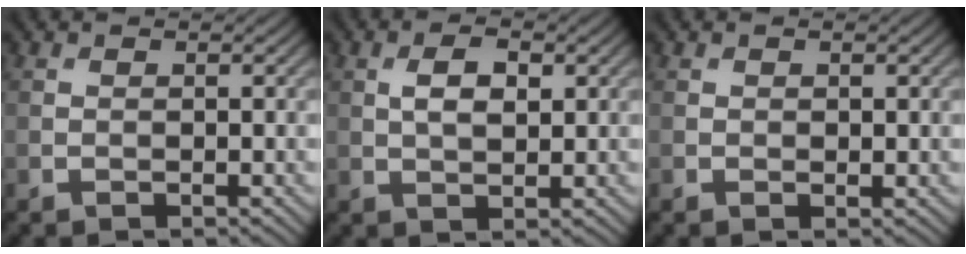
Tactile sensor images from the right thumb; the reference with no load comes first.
{"total": 3.6, "force": [1.0, 1.8, 2.9], "torque": [-0.060, 0.001, 0.018]}
{"total": 0.6, "force": [0.3, 0.4, 0.4], "torque": [-0.003, -0.003, 0.006]}